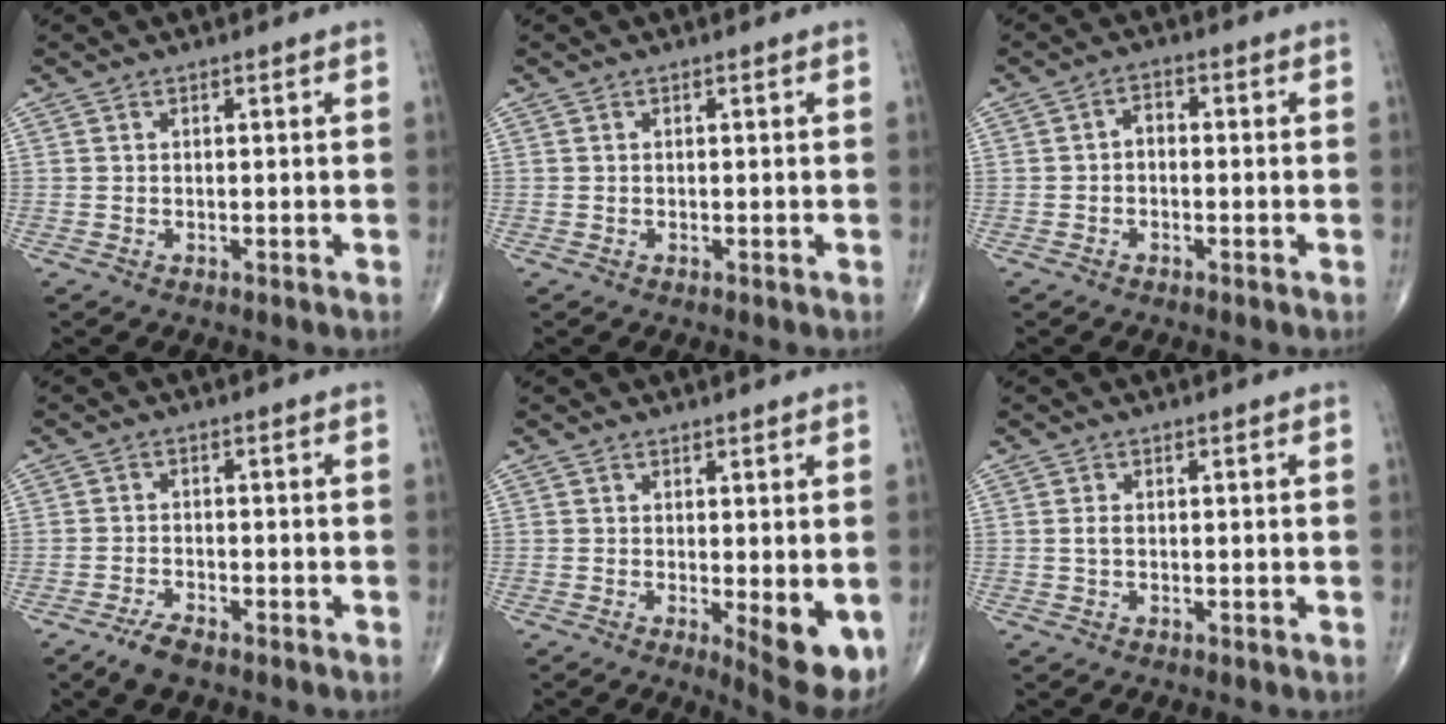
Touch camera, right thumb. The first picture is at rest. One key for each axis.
{"total": 0.0}
{"total": 2.6, "fx": -0.3, "fy": 1.8, "fz": 1.9, "tx": -0.021, "ty": 0.014, "tz": -0.012}
{"total": 3.8, "fx": -2.8, "fy": 1.3, "fz": 2.2, "tx": -0.050, "ty": 0.007, "tz": -0.052}
{"total": 7.0, "fx": -1.0, "fy": 2.1, "fz": 6.6, "tx": -0.083, "ty": -0.019, "tz": -0.007}
{"total": 1.0, "fx": 0.0, "fy": 0.5, "fz": 0.8, "tx": -0.019, "ty": -0.001, "tz": -0.001}